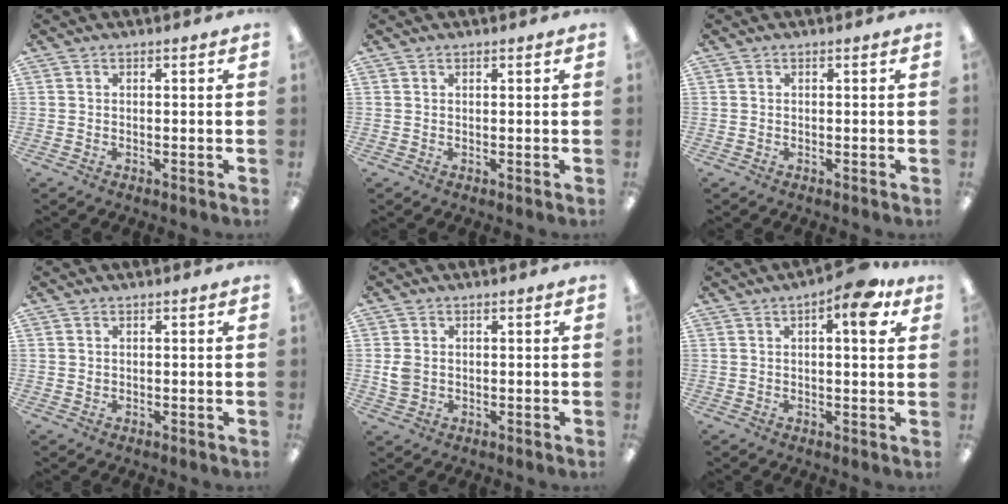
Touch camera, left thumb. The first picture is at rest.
{"total": 0.6, "force": [0.4, 0.2, 0.4], "torque": [-0.006, 0.003, 0.006]}
{"total": 0.0}
{"total": 0.7, "force": [0.4, 0.5, 0.3], "torque": [-0.007, 0.003, 0.006]}
{"total": 3.3, "force": [0.3, 2.6, 1.9], "torque": [-0.027, 0.002, 0.005]}
{"total": 8.2, "force": [3.7, 2.6, 6.8], "torque": [-0.098, -0.006, 0.055]}